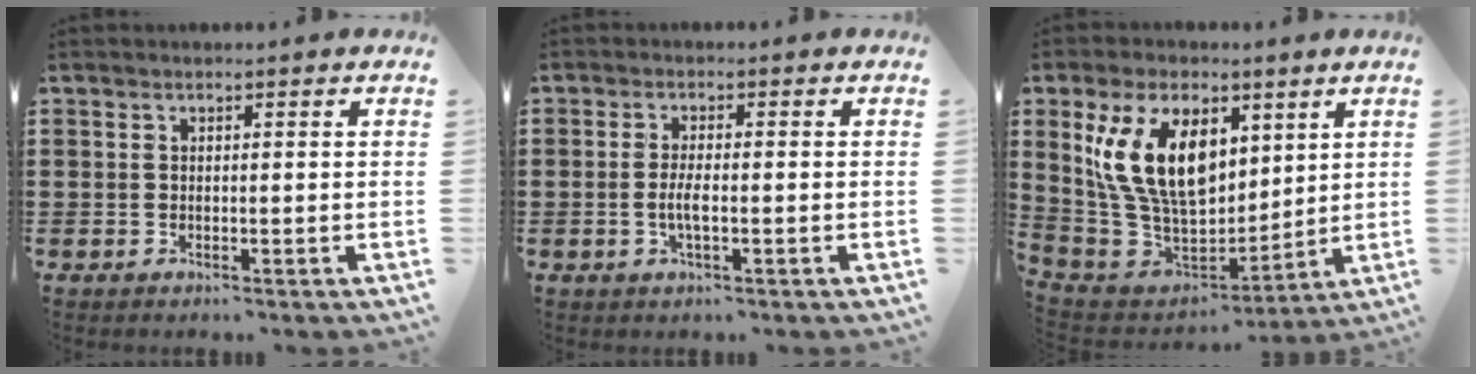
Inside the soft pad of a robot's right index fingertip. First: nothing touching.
{"total": 2.8, "force": [-0.7, 0.6, 2.7], "torque": [-0.062, -0.005, -0.017]}
{"total": 14.0, "force": [4.7, 8.4, 10.2], "torque": [-0.239, 0.015, 0.089]}